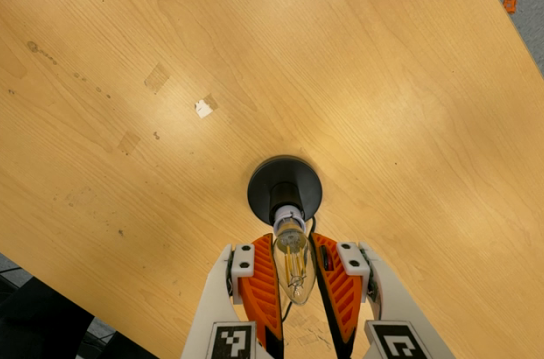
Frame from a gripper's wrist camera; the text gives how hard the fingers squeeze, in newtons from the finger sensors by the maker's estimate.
{"total": 11.5, "left": 11.1, "right": 11.9}